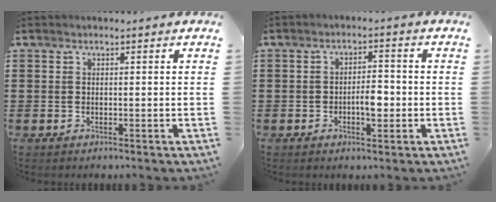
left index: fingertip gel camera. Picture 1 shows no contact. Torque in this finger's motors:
{"motor_torque": [0.28, 0.08, 0.24, 0.06]}